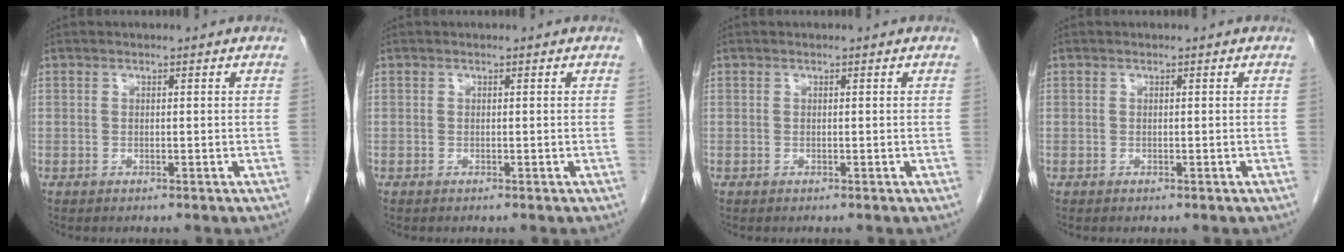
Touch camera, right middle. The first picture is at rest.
{"total": 0.0}
{"total": 0.0}
{"total": 0.0}